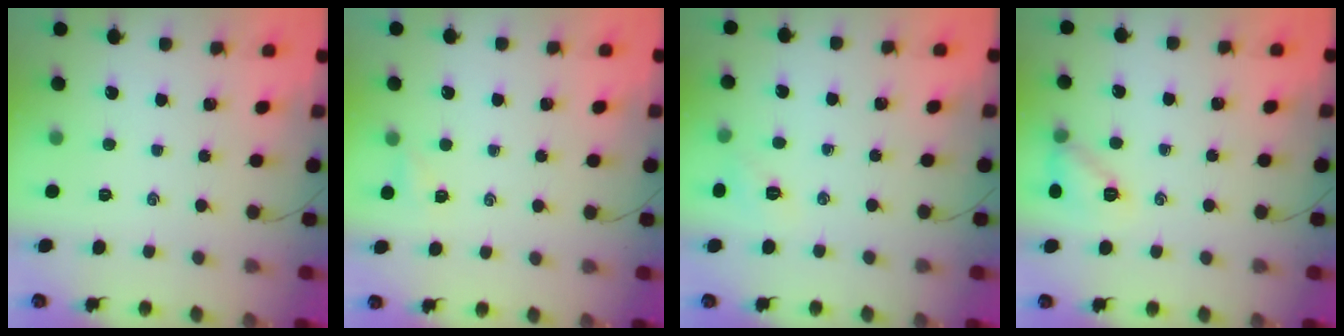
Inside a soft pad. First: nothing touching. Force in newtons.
{"total": 1.7, "press": 1.7, "slide": 0.5}
{"total": 5.1, "press": 5.0, "slide": 1.3}
{"total": 8.7, "press": 8.7, "slide": 1.0}